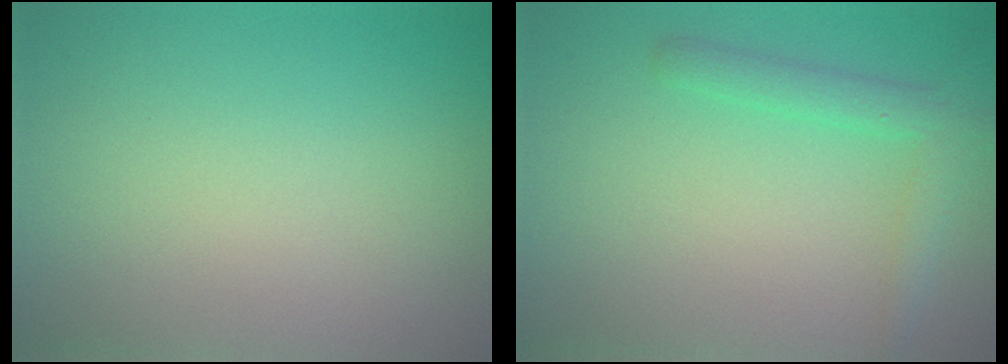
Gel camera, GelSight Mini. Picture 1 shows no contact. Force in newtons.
{"total": 2.6, "press": 2.6, "slide": 0.1}